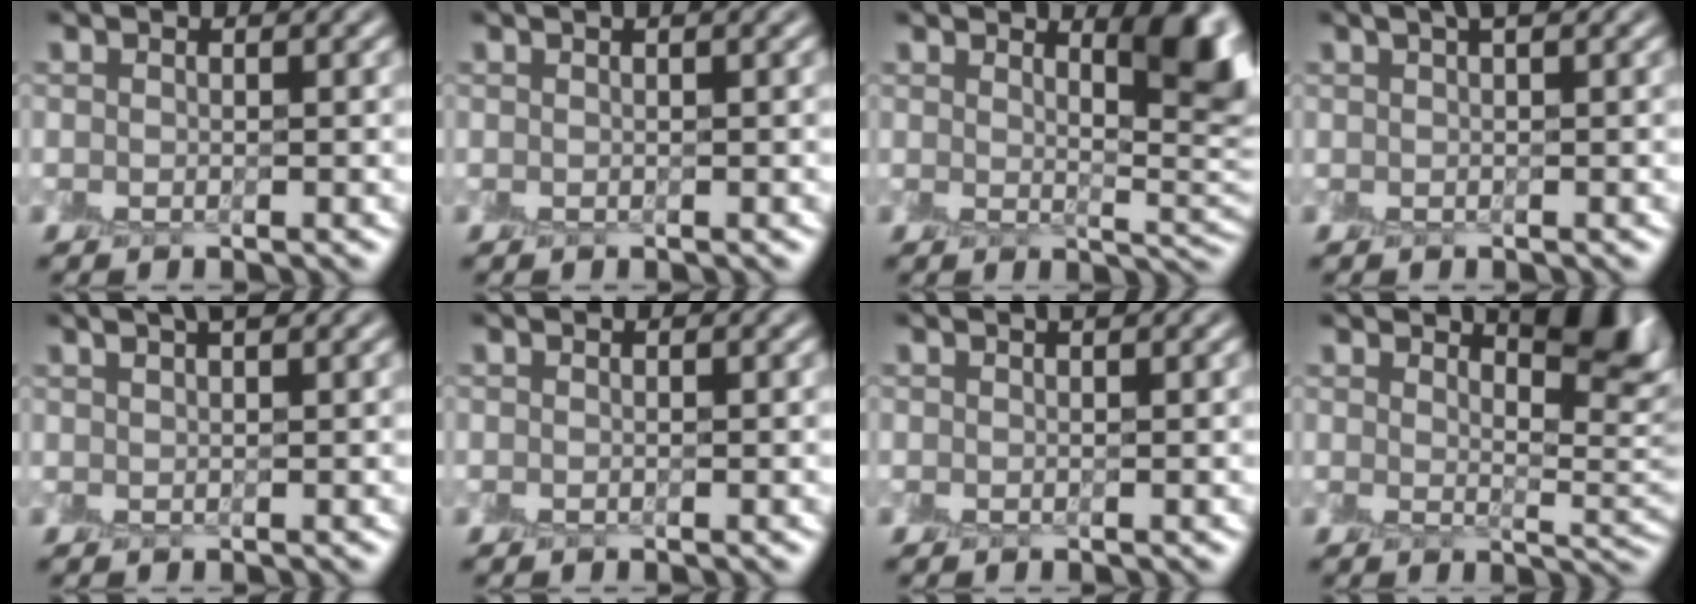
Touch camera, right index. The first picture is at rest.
{"total": 1.0, "force": [0.5, 0.3, 0.8], "torque": [-0.008, 0.002, 0.002]}
{"total": 6.3, "force": [2.9, 1.8, 5.3], "torque": [-0.035, 0.008, 0.041]}
{"total": 1.5, "force": [0.9, 0.1, 1.2], "torque": [-0.014, 0.006, 0.015]}
{"total": 2.1, "force": [1.4, 0.4, 1.5], "torque": [-0.013, 0.003, 0.018]}
{"total": 0.0}
{"total": 0.7, "force": [0.4, 0.1, 0.5], "torque": [-0.007, 0.002, 0.006]}
{"total": 6.2, "force": [3.7, 1.7, 4.6], "torque": [-0.039, 0.007, 0.061]}